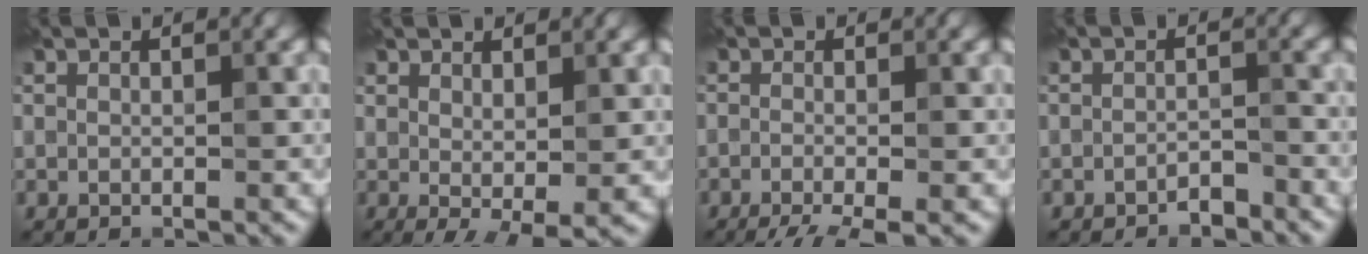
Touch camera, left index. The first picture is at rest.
{"total": 2.8, "force": [0.3, 0.7, 2.7], "torque": [-0.042, -0.011, 0.011]}
{"total": 4.3, "force": [-2.6, 1.0, 3.2], "torque": [-0.046, -0.010, -0.047]}
{"total": 1.5, "force": [-1.4, 0.3, 0.5], "torque": [-0.007, 0.005, -0.025]}